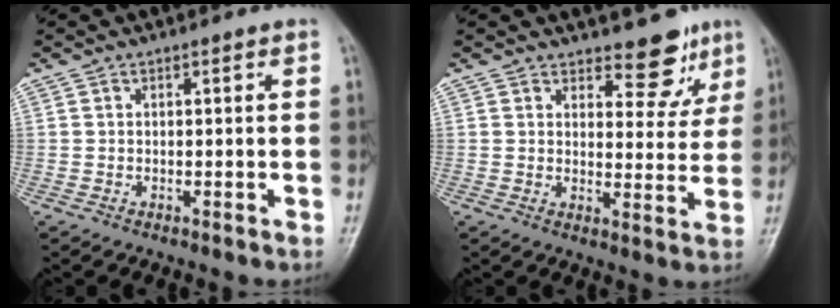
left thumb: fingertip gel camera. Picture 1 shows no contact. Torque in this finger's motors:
{"motor_torque": [-0.05, 0.21, -0.27, -0.40, 0.01]}